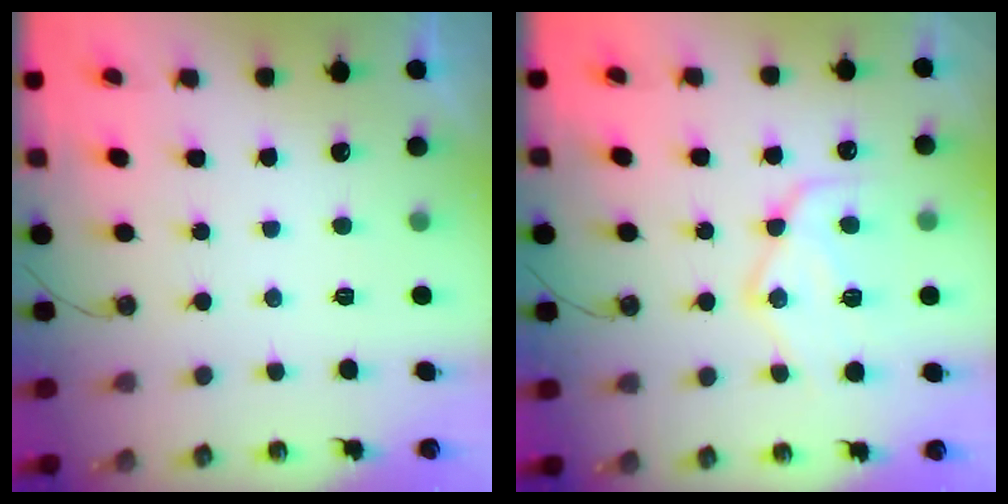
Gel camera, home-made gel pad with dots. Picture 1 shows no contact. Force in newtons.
{"total": 15.2, "press": 15.2, "slide": 0.9}